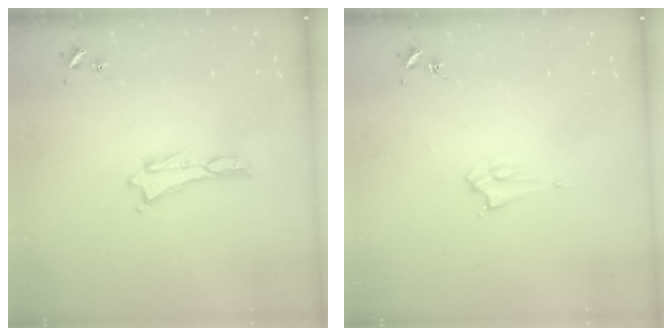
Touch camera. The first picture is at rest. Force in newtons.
{"total": 2.1, "press": 2.1, "slide": 0.2}